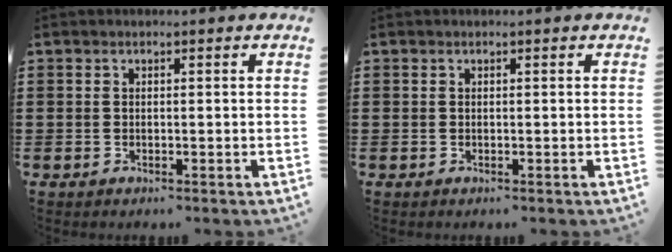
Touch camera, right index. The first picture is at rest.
{"total": 0.0}